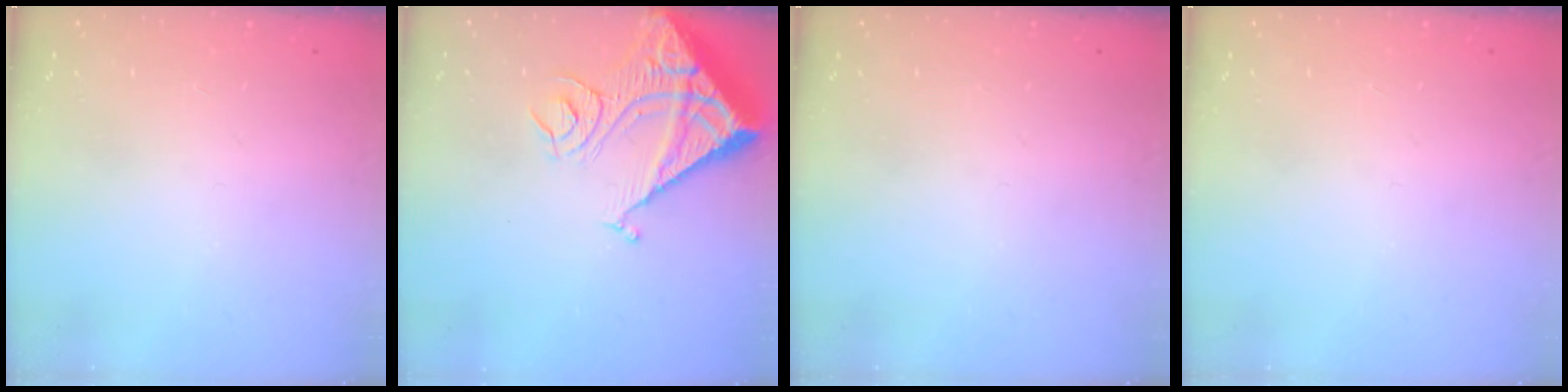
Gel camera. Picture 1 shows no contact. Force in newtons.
{"total": 17.3, "press": 17.1, "slide": 2.3}
{"total": 0.0}
{"total": 0.0}